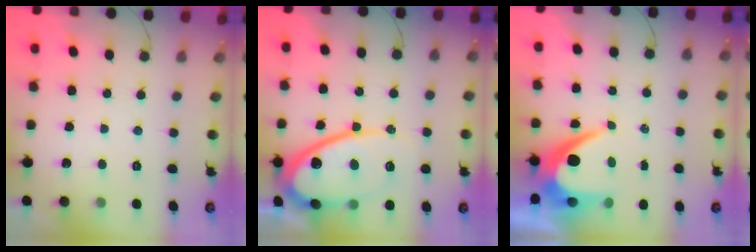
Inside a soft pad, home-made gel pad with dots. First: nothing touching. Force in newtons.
{"total": 19.0, "press": 18.9, "slide": 1.9}
{"total": 9.2, "press": 9.2, "slide": 0.4}